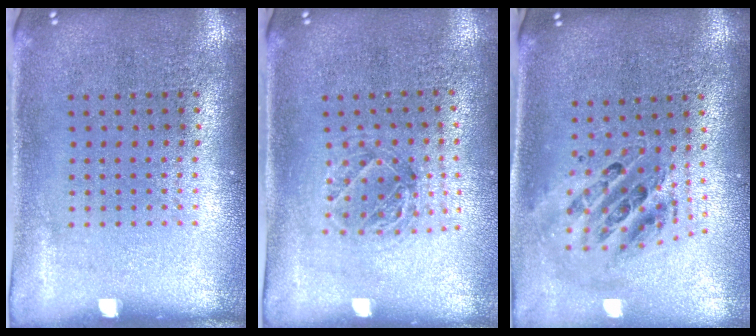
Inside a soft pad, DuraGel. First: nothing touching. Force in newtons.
{"total": 1.0, "press": 1.0, "slide": 0.2}
{"total": 1.1, "press": 1.0, "slide": 0.4}